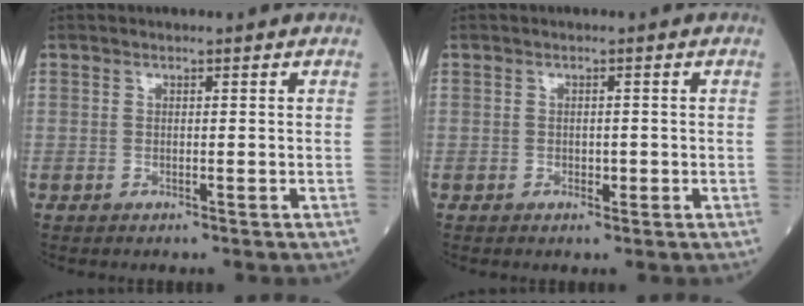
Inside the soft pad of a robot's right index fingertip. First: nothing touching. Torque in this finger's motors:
{"motor_torque": [-0.03, -0.04, 0.02, -0.01]}